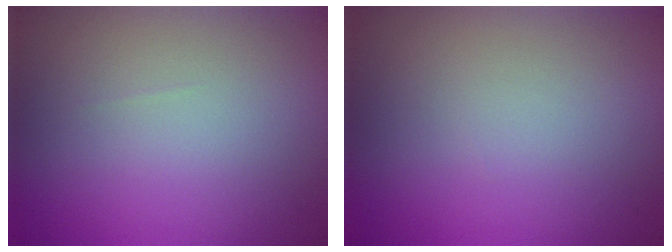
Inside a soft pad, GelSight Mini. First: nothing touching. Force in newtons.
{"total": 0.0}